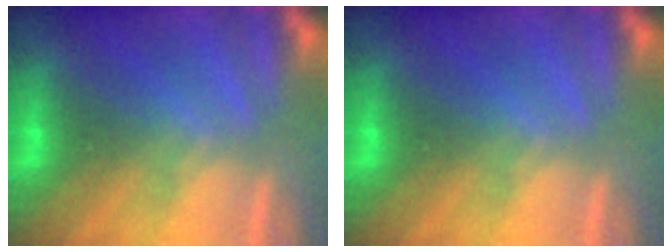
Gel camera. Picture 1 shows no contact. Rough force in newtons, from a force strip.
{"total": 0.0}